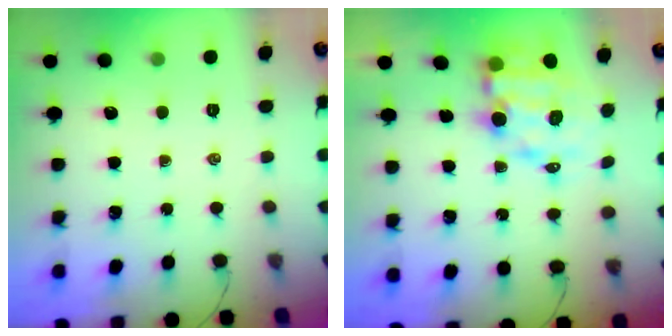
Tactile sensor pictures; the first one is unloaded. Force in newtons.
{"total": 9.4, "press": 9.0, "slide": 2.7}